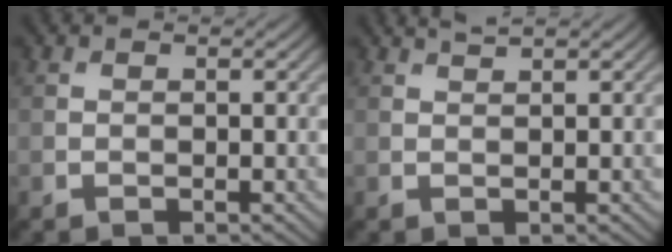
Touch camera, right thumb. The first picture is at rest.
{"total": 1.2, "force": [1.1, 0.1, 0.6], "torque": [-0.013, 0.003, 0.020]}